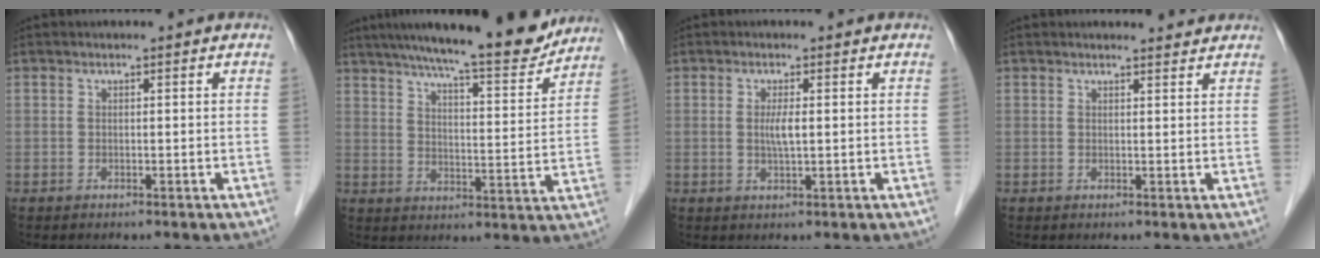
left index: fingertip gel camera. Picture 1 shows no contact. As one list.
[{"total": 17.2, "force": [15.2, 1.8, 7.9], "torque": [-0.121, -0.004, 0.212]}, {"total": 2.4, "force": [0.3, 0.2, 2.3], "torque": [-0.048, -0.001, 0.005]}, {"total": 3.1, "force": [3.1, 0.4, 0.4], "torque": [-0.010, 0.003, 0.033]}]